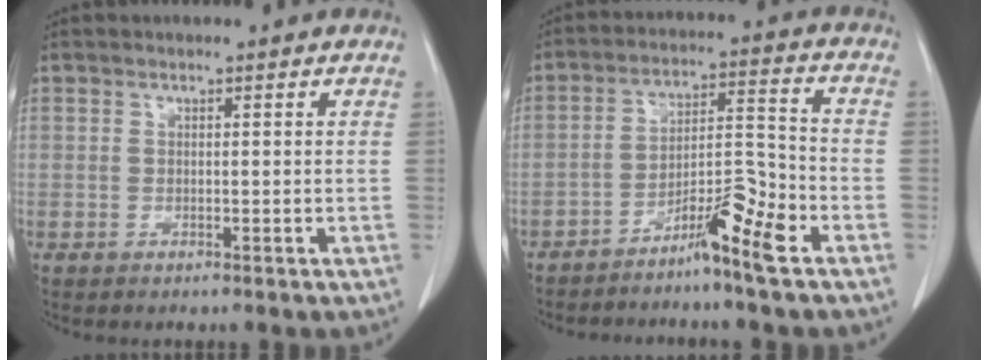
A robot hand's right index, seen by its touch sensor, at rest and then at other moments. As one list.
[{"total": 7.8, "force": [-5.2, 0.2, 5.9], "torque": [-0.096, 0.012, -0.090]}]